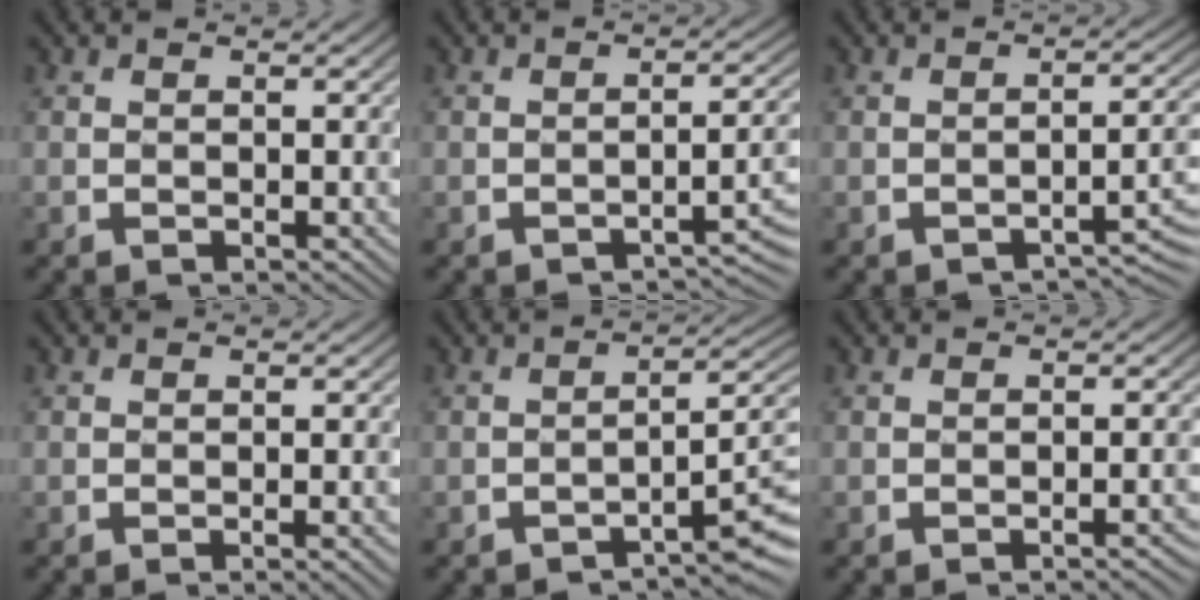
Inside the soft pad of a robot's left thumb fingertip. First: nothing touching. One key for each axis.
{"total": 4.2, "fx": -2.4, "fy": 1.1, "fz": 3.3, "tx": -0.039, "ty": 0.013, "tz": -0.039}
{"total": 4.0, "fx": -2.5, "fy": 0.9, "fz": 3.0, "tx": -0.035, "ty": 0.012, "tz": -0.039}
{"total": 2.0, "fx": -0.9, "fy": 0.3, "fz": 1.7, "tx": -0.020, "ty": 0.007, "tz": -0.017}
{"total": 5.3, "fx": -3.0, "fy": 1.1, "fz": 4.3, "tx": -0.052, "ty": 0.013, "tz": -0.046}
{"total": 2.4, "fx": -1.5, "fy": 0.5, "fz": 1.9, "tx": -0.016, "ty": 0.011, "tz": -0.027}